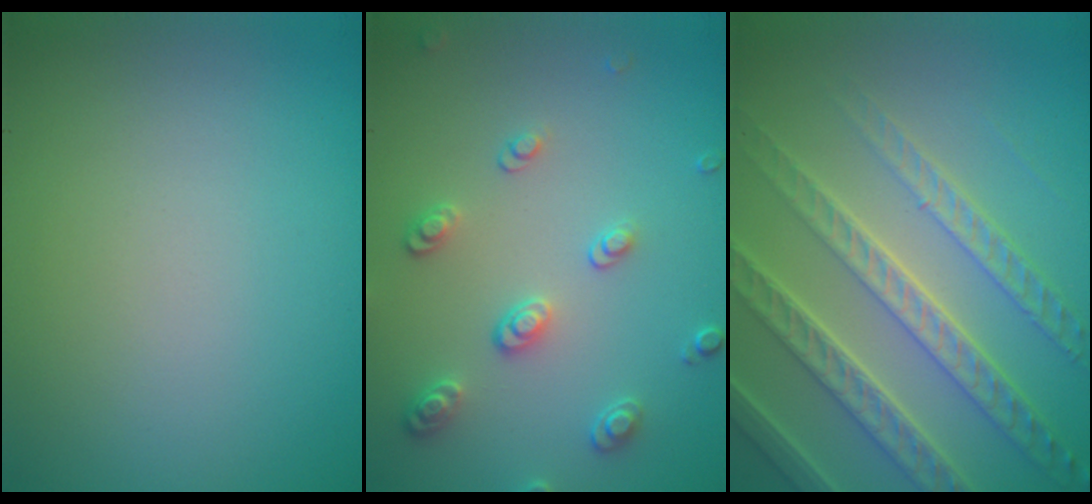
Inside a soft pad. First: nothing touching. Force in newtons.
{"total": 2.7, "press": 2.6, "slide": 0.4}
{"total": 7.2, "press": 5.5, "slide": 4.7}